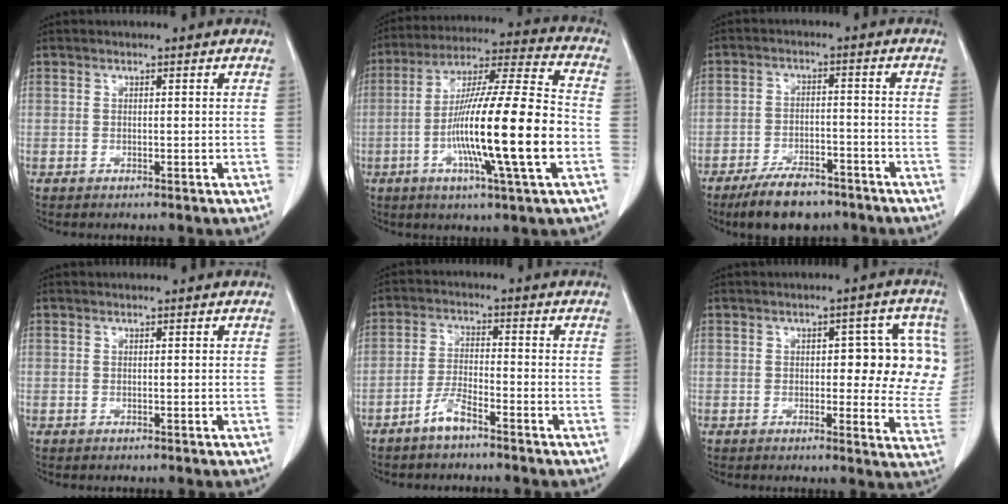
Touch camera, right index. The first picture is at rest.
{"total": 19.7, "force": [-4.6, 0.2, 19.2], "torque": [-0.333, -0.006, -0.082]}
{"total": 7.7, "force": [-5.7, 2.9, 4.2], "torque": [-0.074, -0.005, -0.096]}
{"total": 0.0}
{"total": 4.0, "force": [-3.1, 0.7, 2.4], "torque": [-0.055, 0.000, -0.062]}
{"total": 11.4, "force": [1.7, 4.7, 10.3], "torque": [-0.102, 0.012, 0.018]}